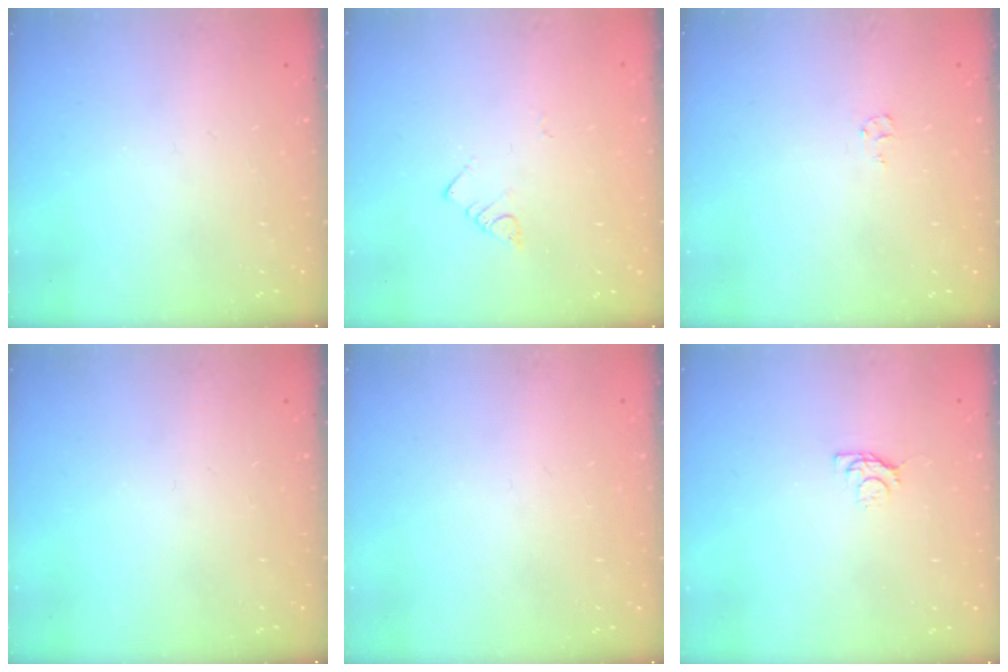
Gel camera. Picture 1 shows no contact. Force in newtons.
{"total": 2.7, "press": 2.6, "slide": 0.5}
{"total": 4.1, "press": 4.1, "slide": 0.4}
{"total": 0.0}
{"total": 0.7, "press": 0.6, "slide": 0.1}
{"total": 3.4, "press": 3.4, "slide": 0.5}